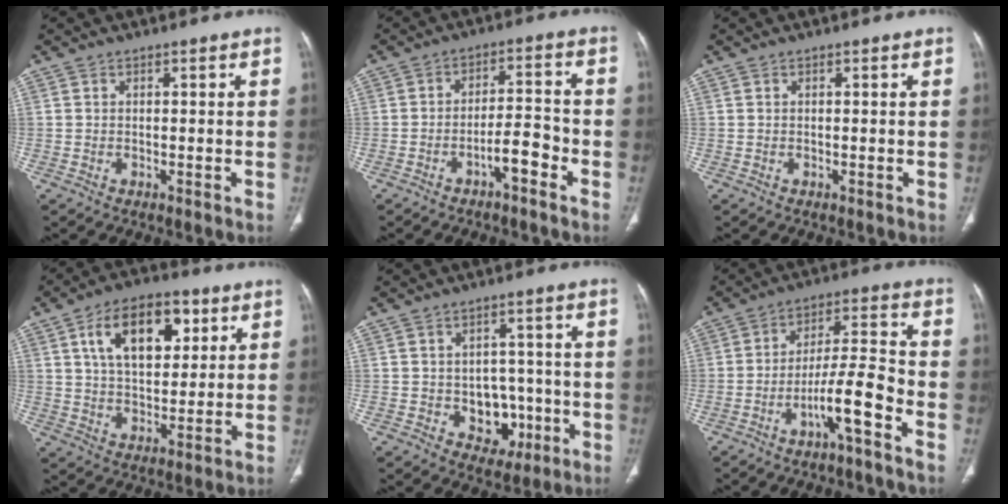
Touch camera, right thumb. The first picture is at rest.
{"total": 5.9, "force": [-3.2, 1.8, 4.6], "torque": [-0.071, 0.036, -0.051]}
{"total": 0.0}
{"total": 15.2, "force": [5.9, 8.5, 11.1], "torque": [-0.148, -0.010, 0.099]}
{"total": 8.2, "force": [-2.0, 6.6, 4.5], "torque": [-0.018, 0.021, -0.015]}
{"total": 9.8, "force": [-5.3, 1.4, 8.2], "torque": [-0.147, 0.048, -0.093]}